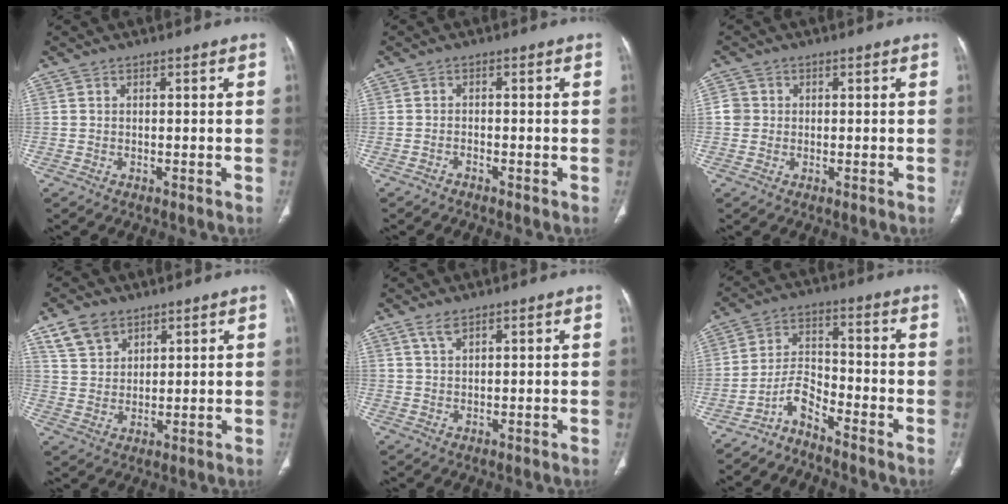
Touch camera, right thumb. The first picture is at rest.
{"total": 0.8, "force": [-0.8, 0.1, 0.1], "torque": [-0.003, 0.007, -0.016]}
{"total": 2.5, "force": [0.1, 2.4, 0.5], "torque": [0.006, 0.008, 0.001]}
{"total": 6.9, "force": [4.6, 4.4, 2.7], "torque": [-0.036, -0.018, 0.097]}
{"total": 2.2, "force": [1.6, 0.8, 1.3], "torque": [-0.028, -0.002, 0.038]}
{"total": 5.2, "force": [-4.7, 1.3, 2.0], "torque": [-0.034, 0.050, -0.098]}